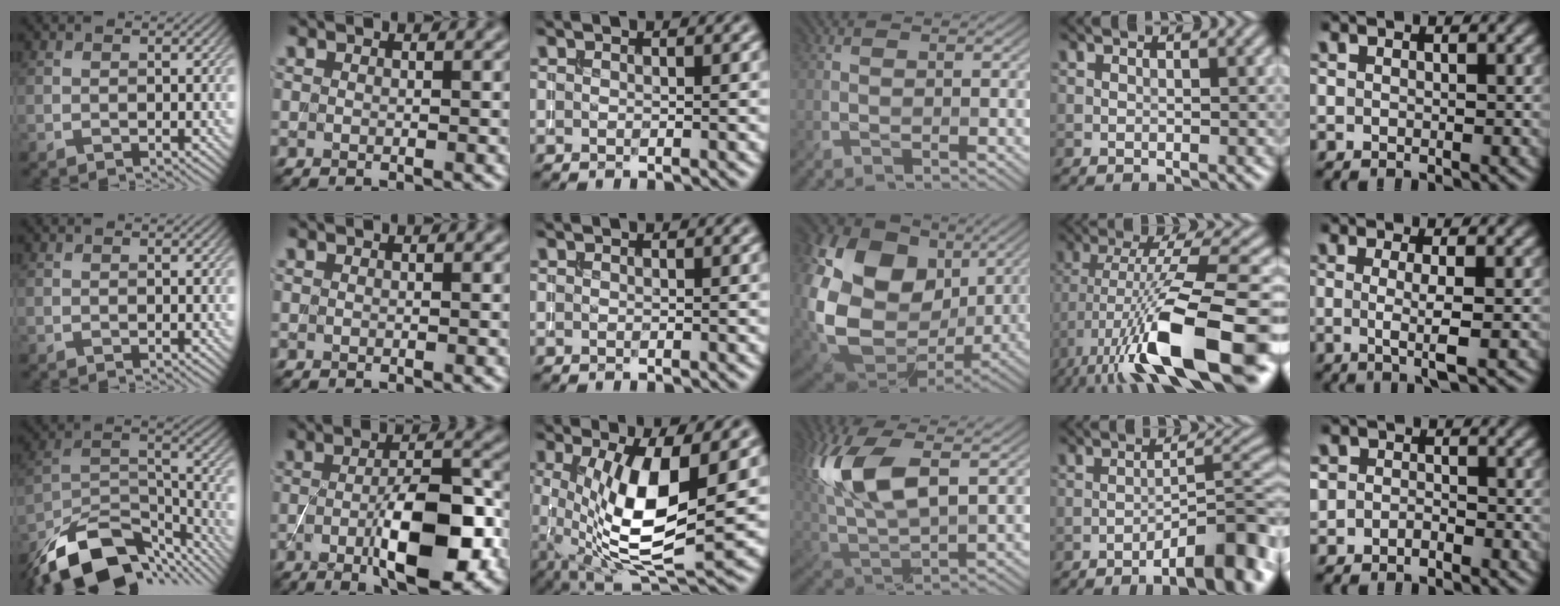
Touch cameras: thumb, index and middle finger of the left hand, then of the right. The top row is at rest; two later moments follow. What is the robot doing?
{"motion": "extract", "object": "backpack"}